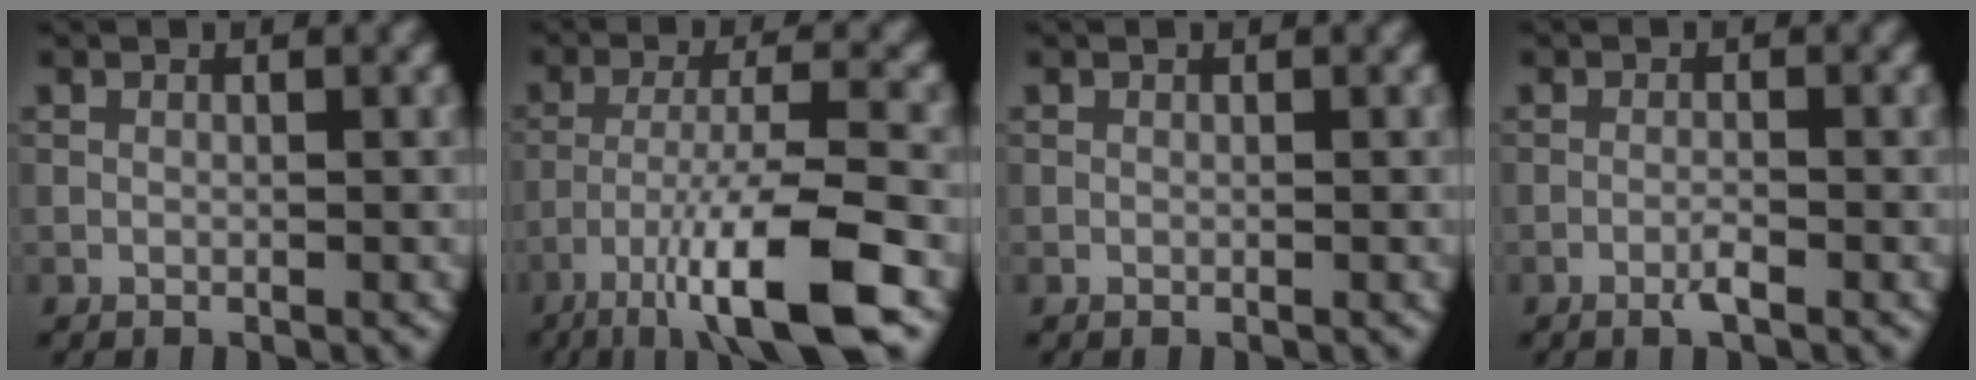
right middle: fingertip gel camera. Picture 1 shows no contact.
{"total": 10.0, "force": [-5.6, 1.9, 8.0], "torque": [-0.135, 0.001, -0.099]}
{"total": 0.0}
{"total": 1.3, "force": [-0.8, 0.1, 1.0], "torque": [-0.019, 0.001, -0.018]}